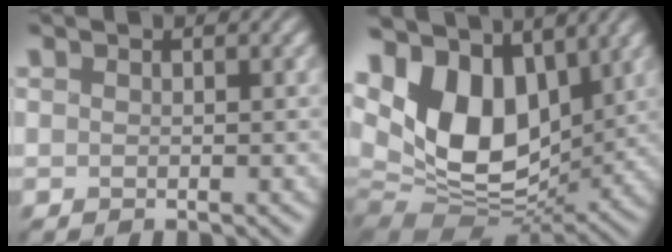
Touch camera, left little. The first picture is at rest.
{"total": 11.9, "force": [3.0, 7.7, 8.5], "torque": [-0.170, 0.010, 0.033]}